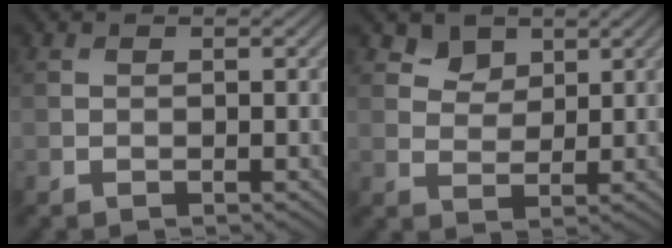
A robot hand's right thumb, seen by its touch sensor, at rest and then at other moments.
{"total": 2.9, "force": [2.1, 1.8, 0.8], "torque": [-0.019, -0.008, 0.038]}